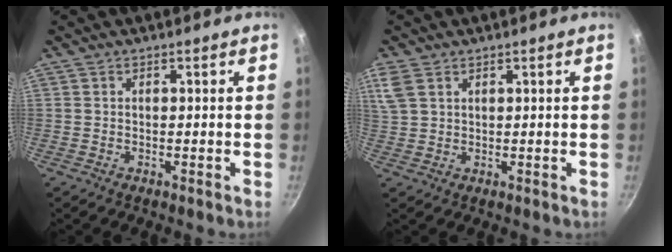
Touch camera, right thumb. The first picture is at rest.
{"total": 5.9, "force": [3.1, 3.8, 3.4], "torque": [-0.078, 0.007, 0.066]}